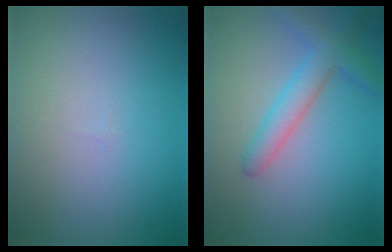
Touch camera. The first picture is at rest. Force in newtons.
{"total": 3.5, "press": 3.5, "slide": 0.2}